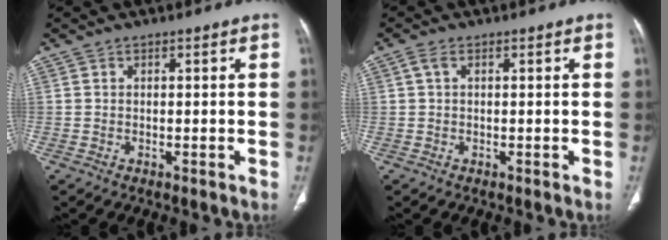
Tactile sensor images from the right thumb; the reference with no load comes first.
{"total": 1.4, "force": [0.4, 0.7, 1.2], "torque": [-0.033, 0.010, 0.009]}